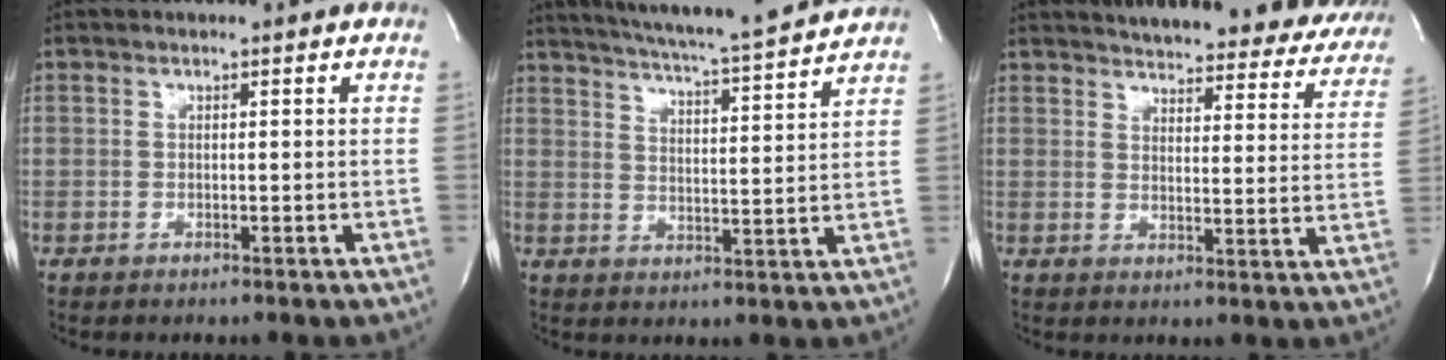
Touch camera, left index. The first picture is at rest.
{"total": 15.2, "force": [13.9, -0.3, 6.2], "torque": [-0.110, -0.021, 0.192]}
{"total": 26.9, "force": [24.5, 6.2, 9.1], "torque": [-0.129, -0.061, 0.277]}